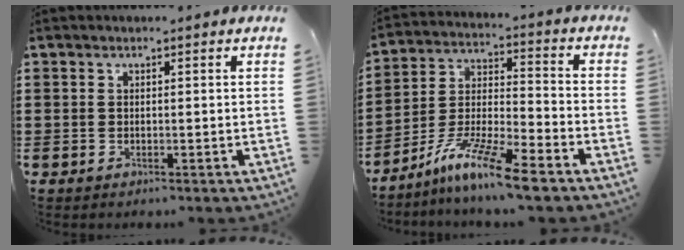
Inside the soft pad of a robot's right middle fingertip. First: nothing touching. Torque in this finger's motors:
{"motor_torque": [2.14, 0.00, 0.55, 0.21]}